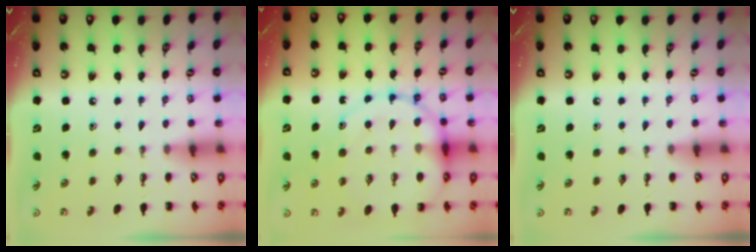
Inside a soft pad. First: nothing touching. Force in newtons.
{"total": 15.9, "press": 15.8, "slide": 2.4}
{"total": 0.0}